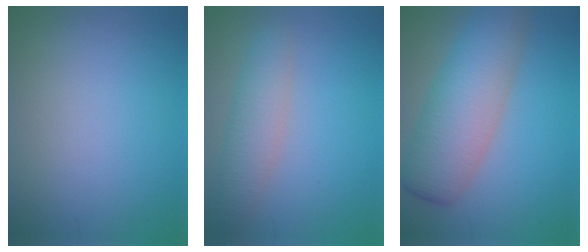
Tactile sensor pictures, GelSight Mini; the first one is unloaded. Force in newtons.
{"total": 3.6, "press": 3.6, "slide": 0.1}
{"total": 7.5, "press": 7.5, "slide": 0.3}